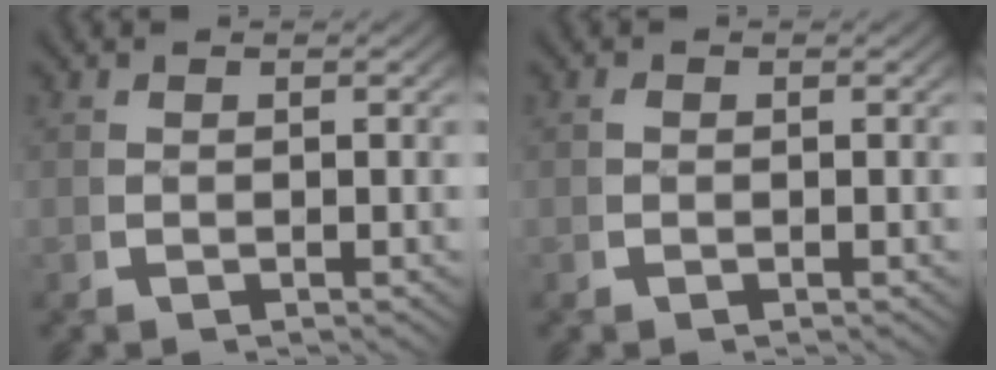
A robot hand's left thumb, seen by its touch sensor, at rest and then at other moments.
{"total": 0.0}